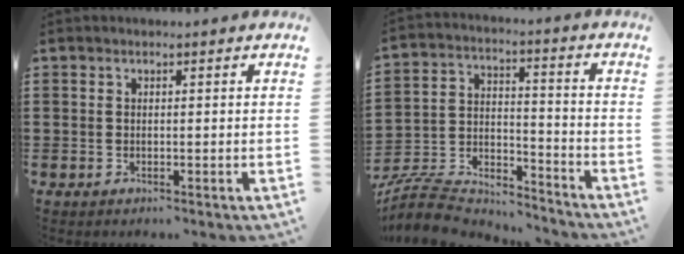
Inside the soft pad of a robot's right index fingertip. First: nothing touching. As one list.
[{"total": 8.2, "force": [-7.8, 2.0, 1.6], "torque": [-0.050, 0.006, -0.159]}]